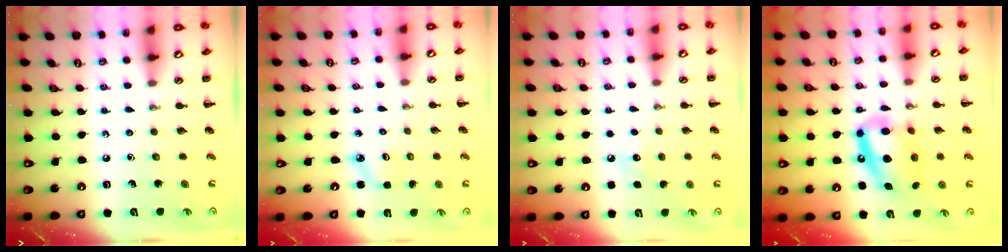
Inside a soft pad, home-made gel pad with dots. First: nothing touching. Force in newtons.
{"total": 2.5, "press": 2.4, "slide": 0.5}
{"total": 5.8, "press": 5.6, "slide": 1.4}
{"total": 14.9, "press": 14.4, "slide": 3.6}